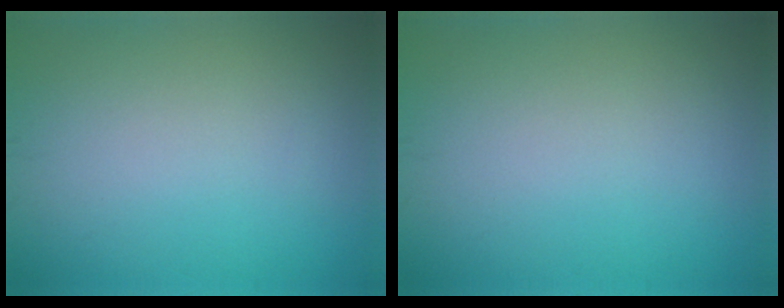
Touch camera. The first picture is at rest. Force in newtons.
{"total": 0.0}